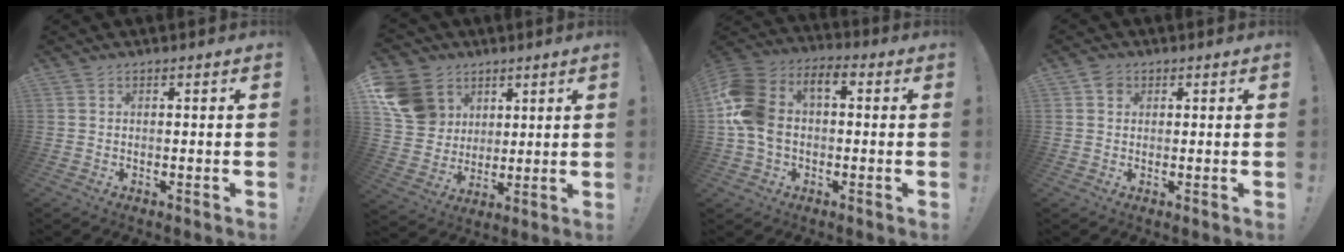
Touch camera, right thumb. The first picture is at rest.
{"total": 13.9, "force": [5.1, 11.9, 5.1], "torque": [-0.077, -0.020, 0.108]}
{"total": 13.5, "force": [0.3, 9.7, 9.3], "torque": [-0.193, 0.014, 0.007]}
{"total": 2.3, "force": [0.9, 2.0, 0.8], "torque": [-0.015, 0.004, 0.016]}